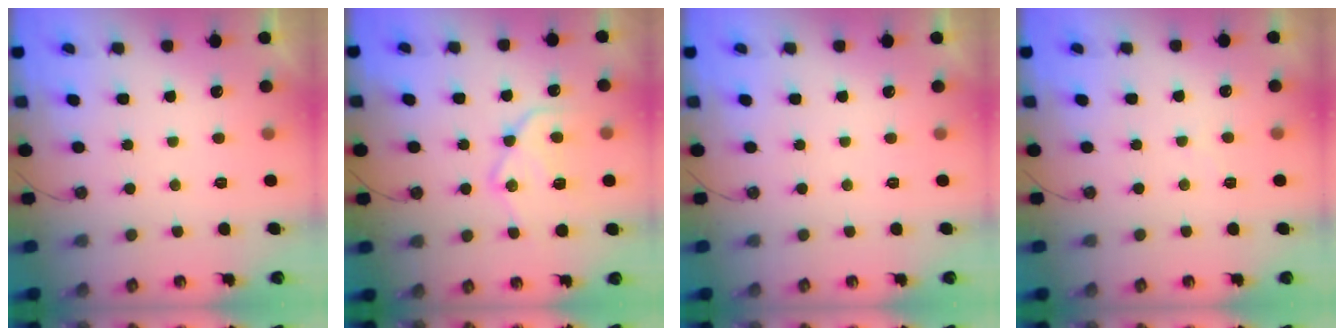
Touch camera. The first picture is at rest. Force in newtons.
{"total": 15.8, "press": 15.7, "slide": 1.7}
{"total": 0.0}
{"total": 4.1, "press": 4.1, "slide": 0.7}